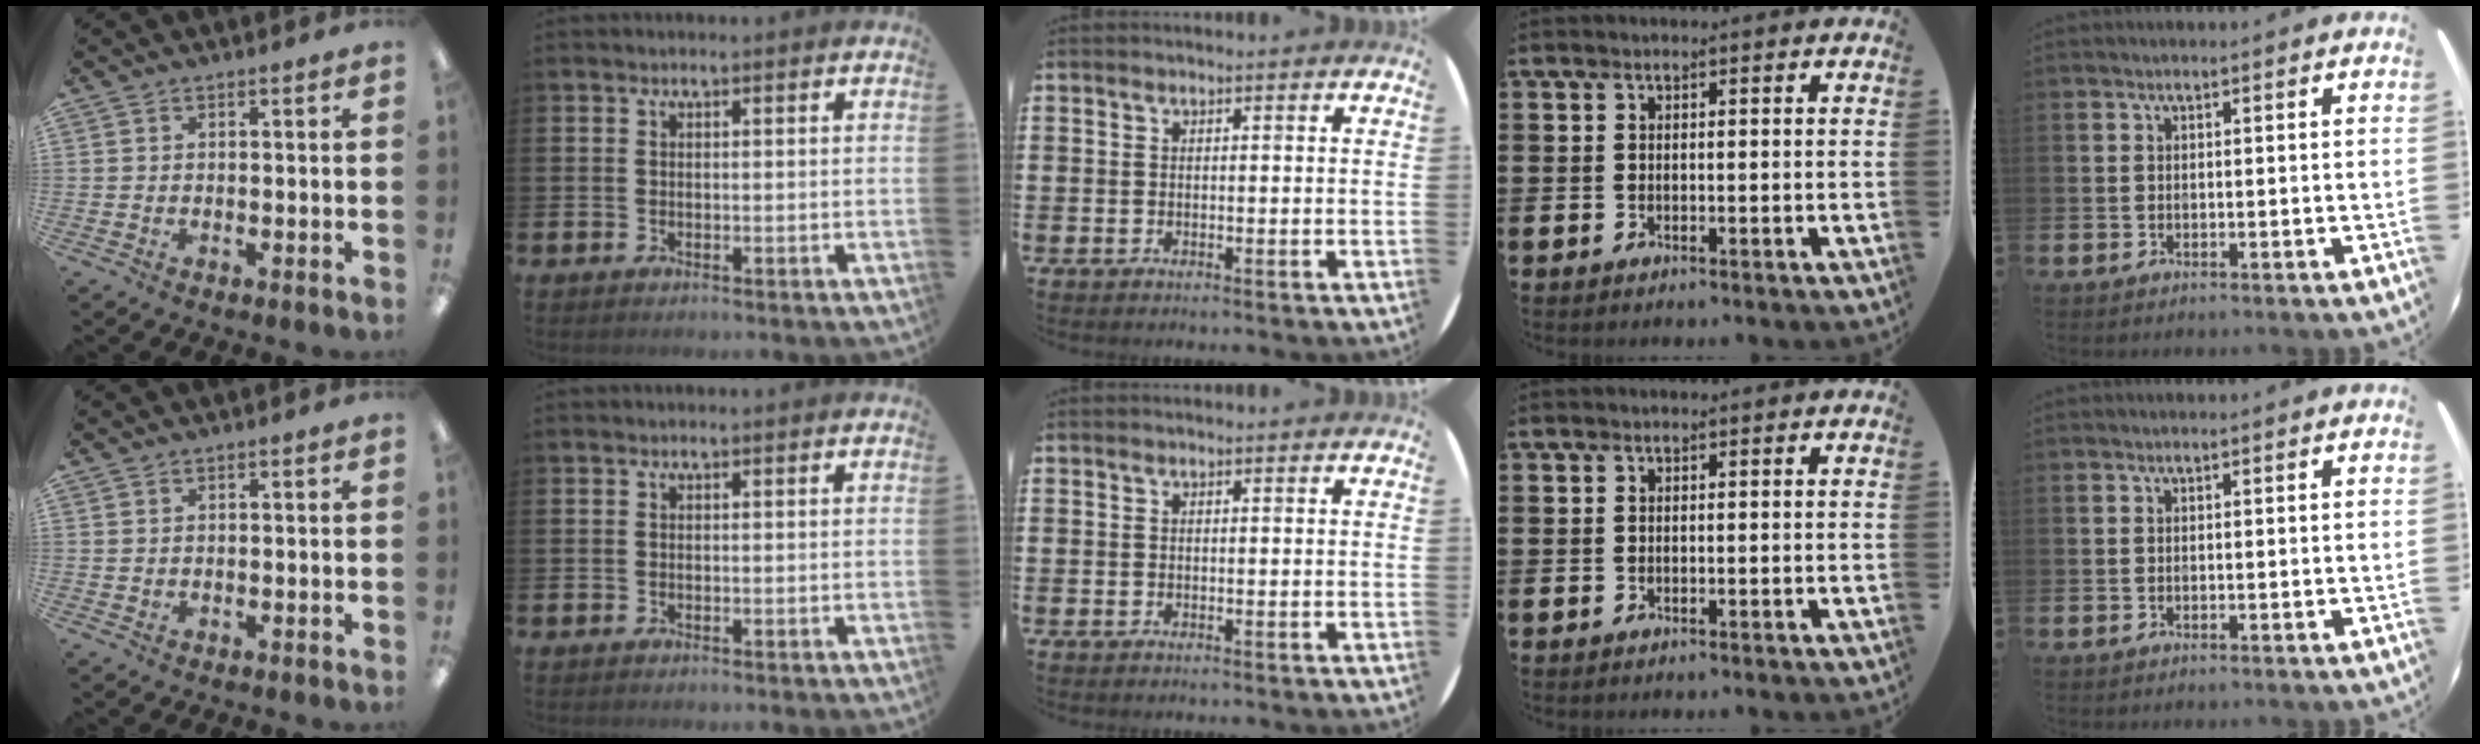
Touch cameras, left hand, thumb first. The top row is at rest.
{"thumb": {"total": 0.7, "force": [0.5, 0.4, 0.3], "torque": [-0.005, 0.002, 0.009]}}